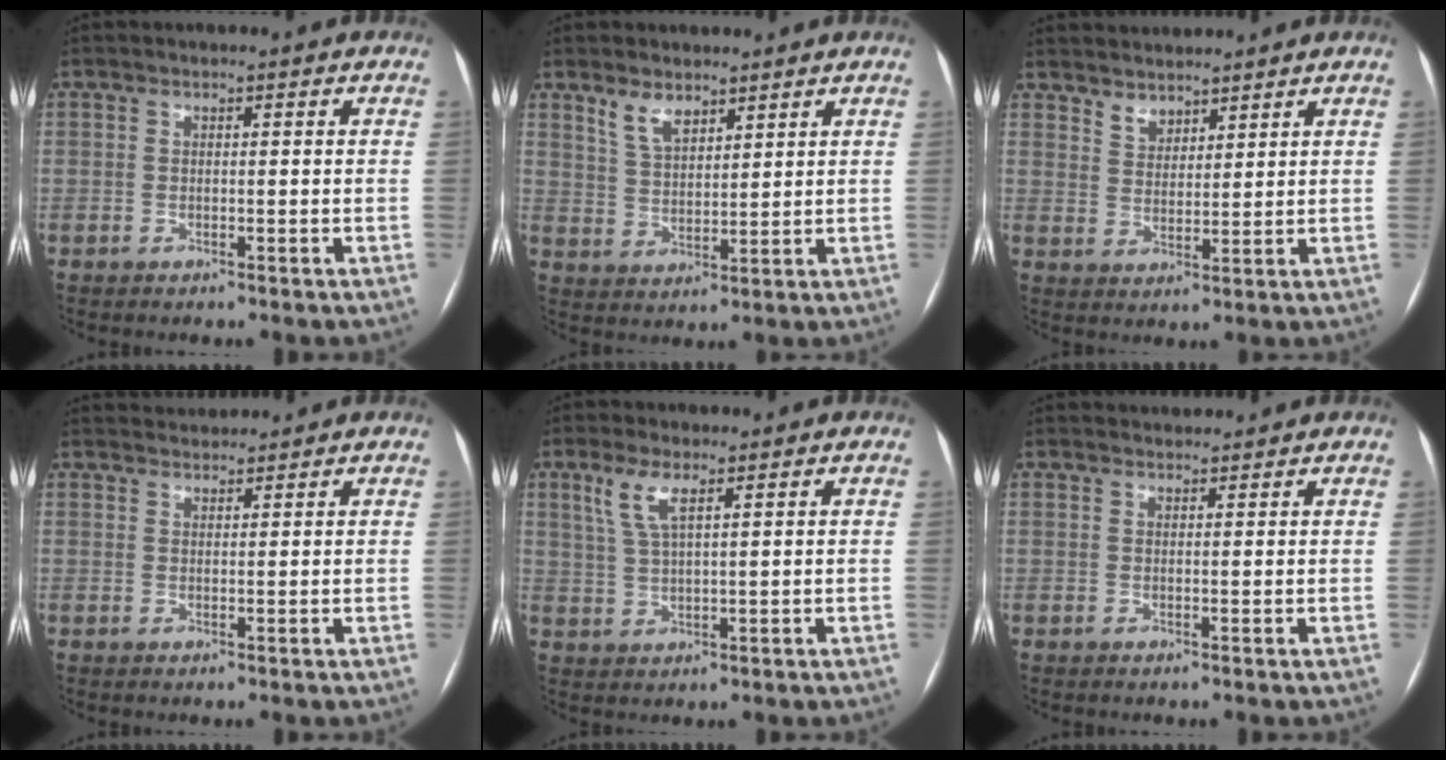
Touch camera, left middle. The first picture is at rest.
{"total": 5.0, "force": [3.8, 2.4, 2.3], "torque": [-0.049, 0.003, 0.081]}
{"total": 6.1, "force": [5.4, 2.6, 0.9], "torque": [-0.011, 0.021, 0.099]}
{"total": 3.3, "force": [3.3, 0.2, 0.0], "torque": [-0.005, 0.023, 0.059]}
{"total": 4.7, "force": [2.7, 1.0, 3.7], "torque": [-0.088, 0.008, 0.059]}
{"total": 3.1, "force": [3.0, 0.5, 0.2], "torque": [-0.006, 0.024, 0.046]}